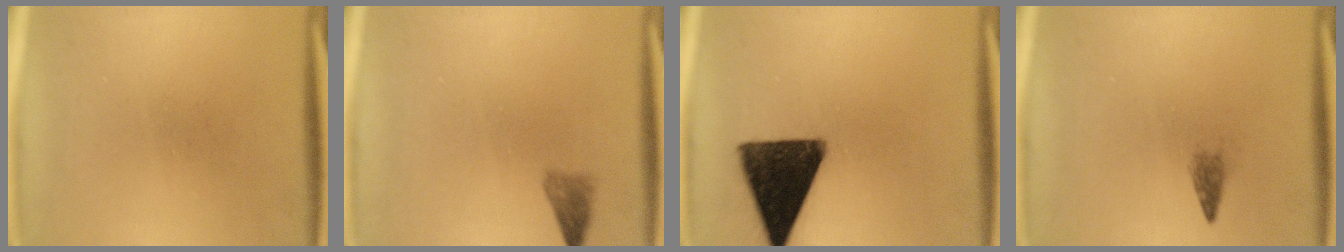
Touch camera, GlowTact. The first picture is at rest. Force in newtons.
{"total": 1.7}
{"total": 15.0}
{"total": 1.3}